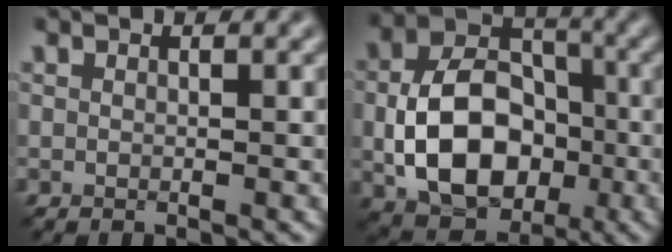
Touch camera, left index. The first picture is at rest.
{"total": 10.3, "force": [-1.8, 7.2, 7.2], "torque": [-0.135, 0.002, -0.029]}